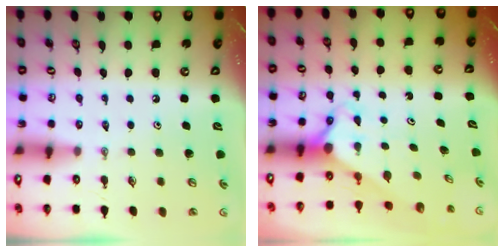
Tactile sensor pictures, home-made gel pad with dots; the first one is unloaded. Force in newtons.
{"total": 2.7, "press": 2.7, "slide": 0.2}